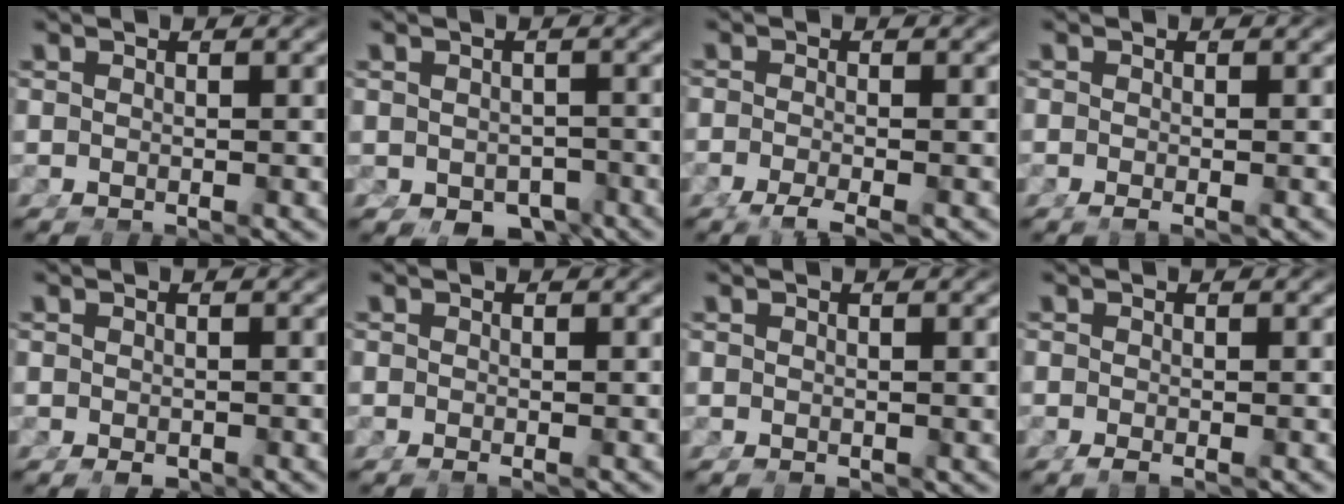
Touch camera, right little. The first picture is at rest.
{"total": 4.7, "force": [-3.4, 2.7, 1.8], "torque": [-0.019, -0.031, -0.036]}
{"total": 2.2, "force": [-1.8, 0.0, 1.3], "torque": [-0.021, -0.007, -0.029]}
{"total": 0.9, "force": [-0.7, 0.1, 0.5], "torque": [-0.006, -0.004, -0.010]}
{"total": 1.1, "force": [-0.8, 0.6, 0.6], "torque": [-0.016, -0.013, -0.006]}
{"total": 0.6, "force": [-0.4, 0.1, 0.3], "torque": [-0.003, -0.002, -0.006]}
{"total": 0.9, "force": [-0.2, 0.9, 0.3], "torque": [-0.008, -0.011, 0.002]}
{"total": 0.9, "force": [-0.7, 0.1, 0.5], "torque": [-0.006, -0.005, -0.010]}